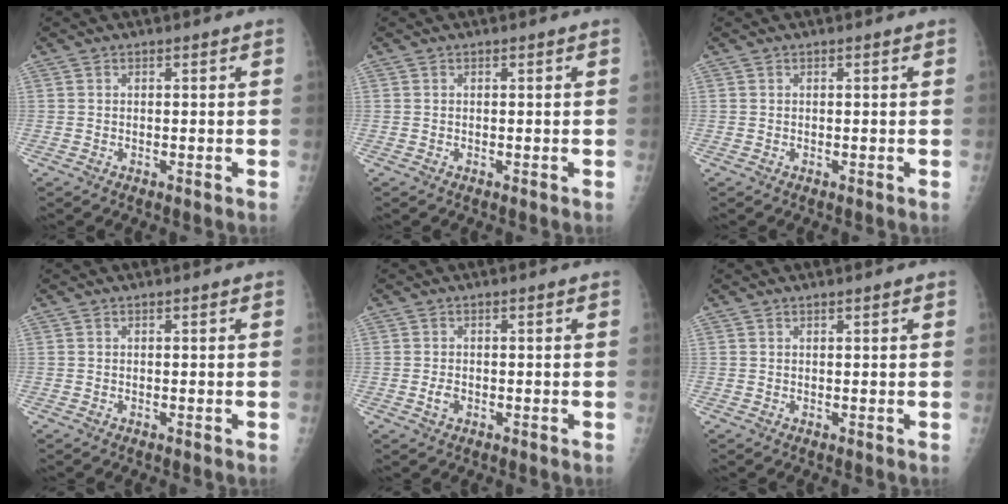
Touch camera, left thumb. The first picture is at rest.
{"total": 0.0}
{"total": 0.0}
{"total": 0.0}
{"total": 1.6, "force": [-0.5, 1.1, 1.1], "torque": [-0.021, 0.002, -0.007]}
{"total": 0.9, "force": [0.6, 0.1, 0.6], "torque": [-0.007, 0.000, 0.010]}